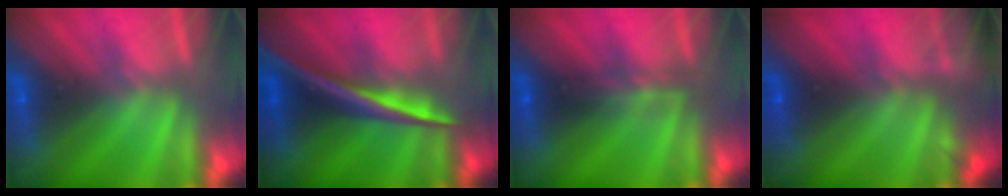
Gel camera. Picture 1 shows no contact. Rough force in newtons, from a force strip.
{"total": 2.6}
{"total": 2.3}
{"total": 7.8}